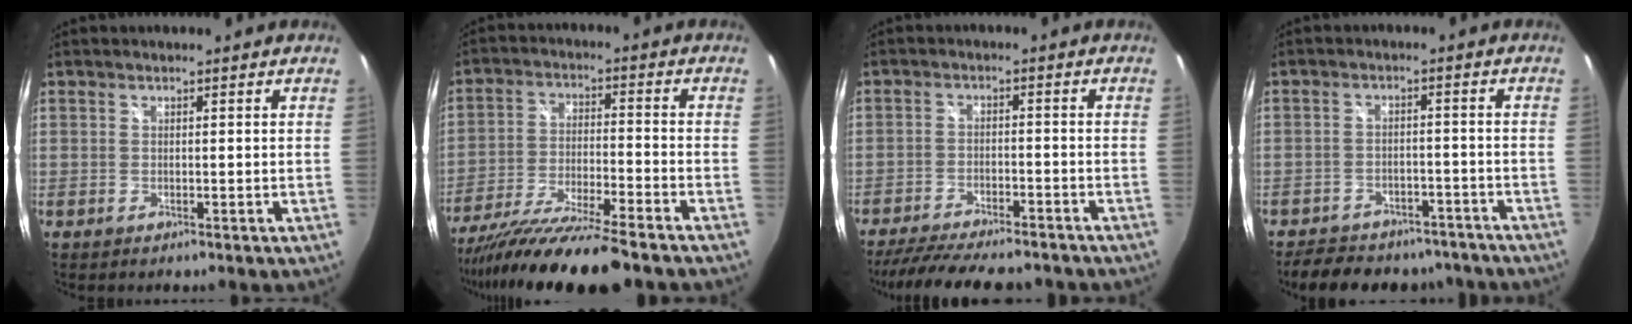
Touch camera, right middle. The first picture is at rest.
{"total": 16.8, "force": [-14.3, 0.0, 8.8], "torque": [-0.174, -0.044, -0.245]}
{"total": 17.2, "force": [-14.6, 4.3, 8.1], "torque": [-0.160, -0.024, -0.216]}
{"total": 15.5, "force": [-12.9, 6.8, 5.4], "torque": [-0.121, 0.017, -0.159]}